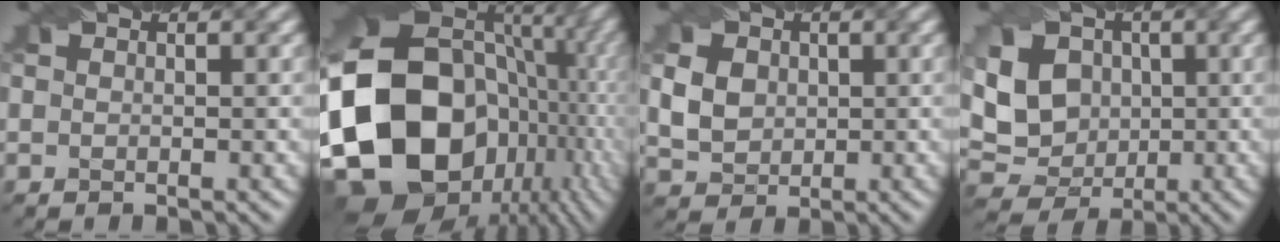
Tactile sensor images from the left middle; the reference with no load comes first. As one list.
[{"total": 20.2, "force": [-1.7, 16.3, 11.8], "torque": [-0.253, -0.016, 0.015]}, {"total": 5.6, "force": [1.3, 4.5, 3.0], "torque": [-0.085, 0.017, 0.020]}, {"total": 10.2, "force": [1.8, 8.3, 5.7], "torque": [-0.100, 0.027, 0.009]}]